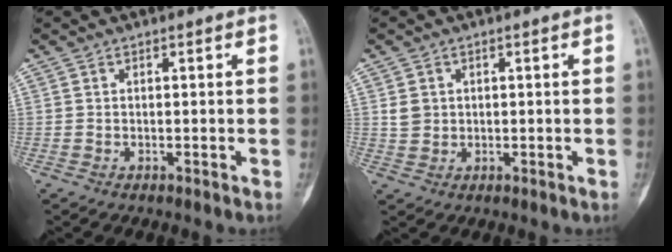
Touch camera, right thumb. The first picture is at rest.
{"total": 2.7, "force": [0.6, 2.4, 1.1], "torque": [-0.010, 0.001, 0.016]}